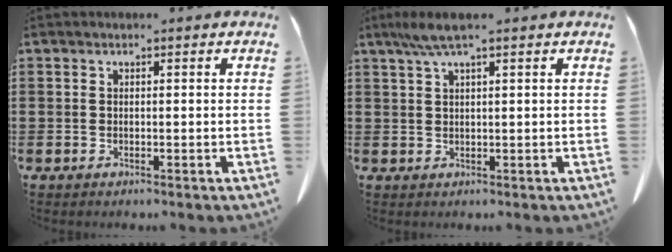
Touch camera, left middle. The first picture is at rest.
{"total": 3.7, "force": [2.0, 0.4, 3.0], "torque": [-0.062, 0.002, 0.037]}